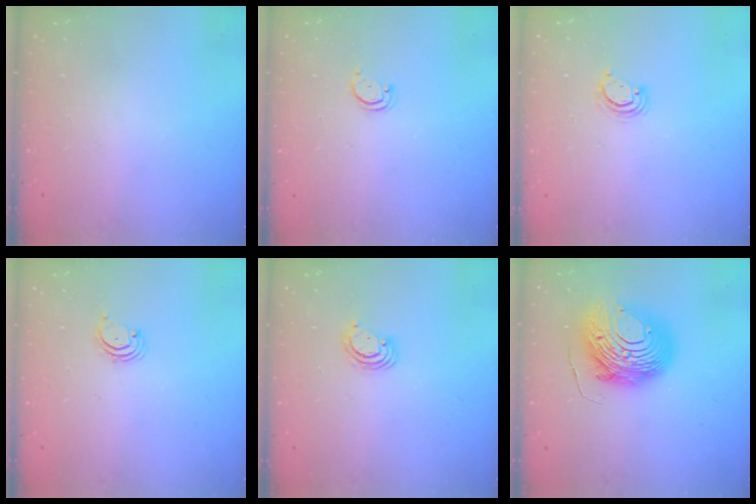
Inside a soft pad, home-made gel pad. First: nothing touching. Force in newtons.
{"total": 2.8, "press": 2.7, "slide": 0.3}
{"total": 4.0, "press": 4.0, "slide": 0.4}
{"total": 1.7, "press": 1.6, "slide": 0.2}
{"total": 2.4, "press": 2.4, "slide": 0.2}
{"total": 14.7, "press": 14.7, "slide": 1.1}